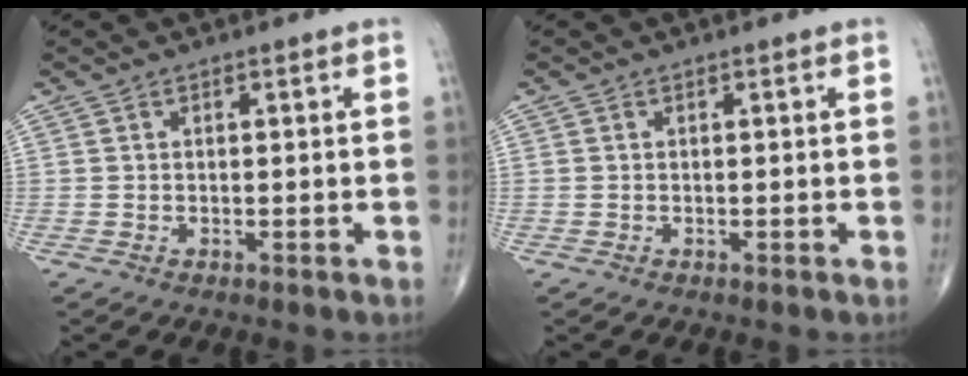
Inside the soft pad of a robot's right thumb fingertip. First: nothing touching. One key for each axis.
{"total": 0.0}